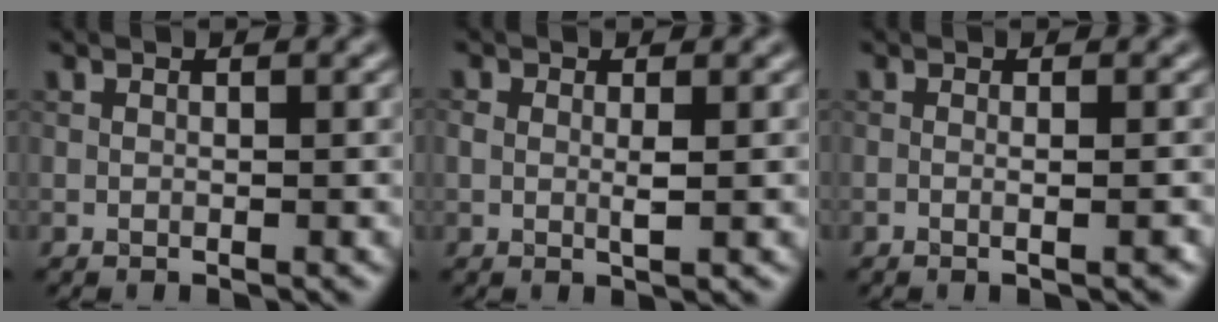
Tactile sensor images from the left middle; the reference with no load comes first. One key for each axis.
{"total": 1.3, "fx": 0.2, "fy": 0.6, "fz": 1.2, "tx": -0.027, "ty": 0.000, "tz": 0.003}
{"total": 1.8, "fx": 0.0, "fy": 0.7, "fz": 1.6, "tx": -0.008, "ty": 0.000, "tz": -0.009}